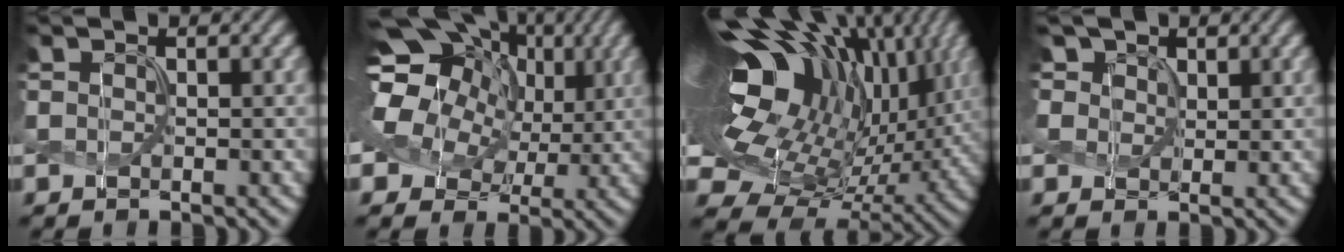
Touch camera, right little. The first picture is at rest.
{"total": 15.4, "force": [5.4, 11.2, 9.1], "torque": [-0.184, 0.040, 0.075]}
{"total": 19.0, "force": [5.0, 10.4, 15.0], "torque": [-0.264, 0.002, 0.108]}
{"total": 5.0, "force": [2.9, 3.5, 2.1], "torque": [-0.065, 0.005, 0.039]}